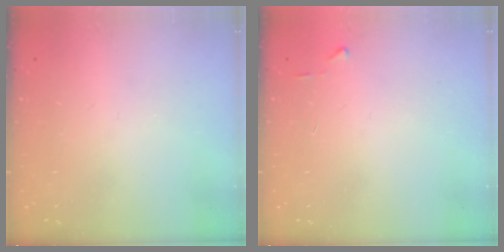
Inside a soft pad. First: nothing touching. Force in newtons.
{"total": 3.7, "press": 3.7, "slide": 0.4}